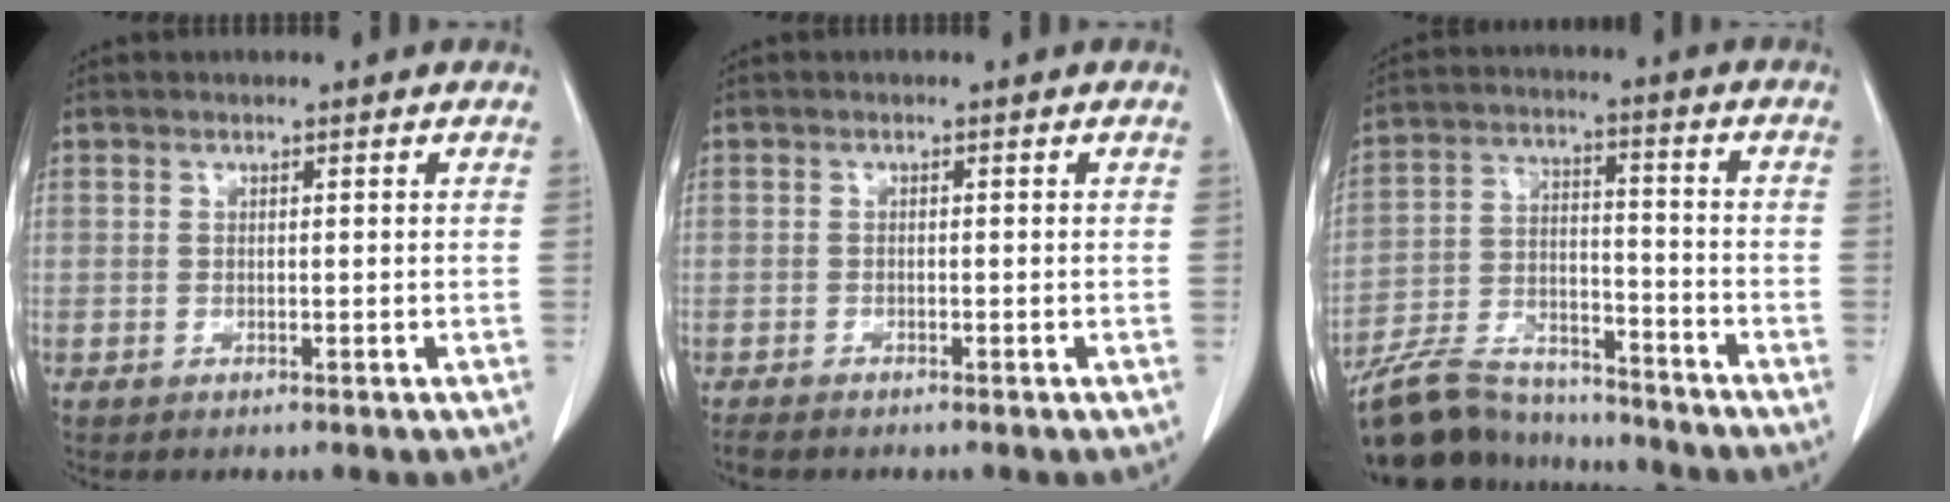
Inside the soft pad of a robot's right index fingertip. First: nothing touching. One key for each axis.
{"total": 2.8, "fx": -2.2, "fy": 1.2, "fz": 1.3, "tx": -0.029, "ty": -0.004, "tz": -0.033}
{"total": 18.2, "fx": -16.4, "fy": 5.4, "fz": 5.8, "tx": -0.136, "ty": 0.006, "tz": -0.274}